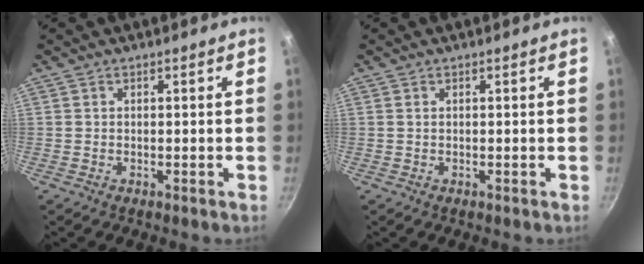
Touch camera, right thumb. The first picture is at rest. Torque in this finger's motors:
{"motor_torque": [-0.33, 0.10, 0.23, 0.42, 0.08]}